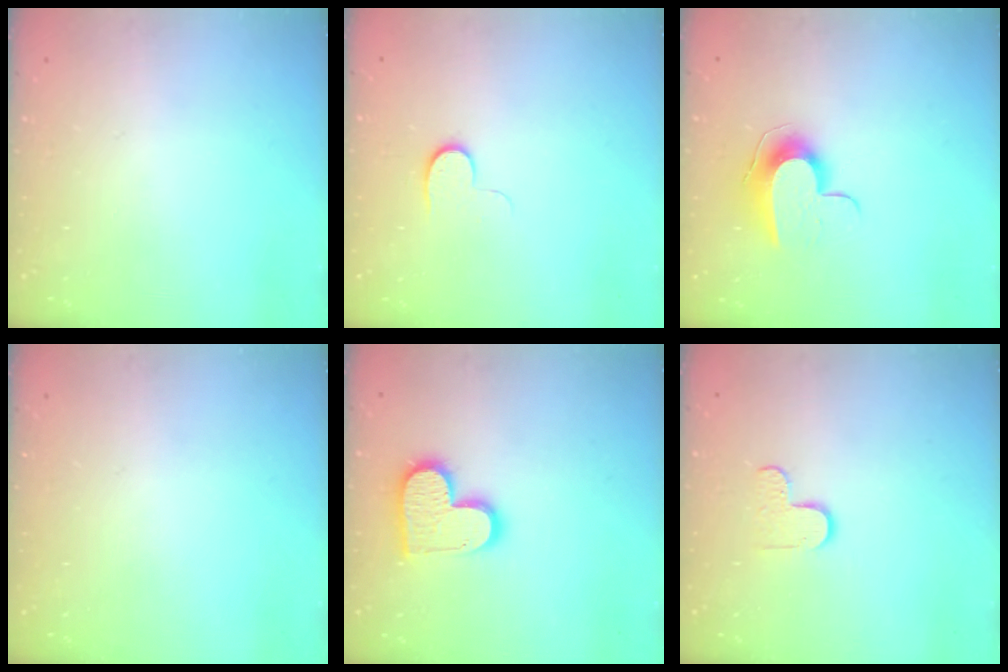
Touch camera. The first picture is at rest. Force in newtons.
{"total": 5.3, "press": 5.3, "slide": 0.5}
{"total": 9.9, "press": 9.9, "slide": 0.3}
{"total": 0.0}
{"total": 13.8, "press": 13.7, "slide": 1.1}
{"total": 5.1, "press": 5.1, "slide": 0.5}